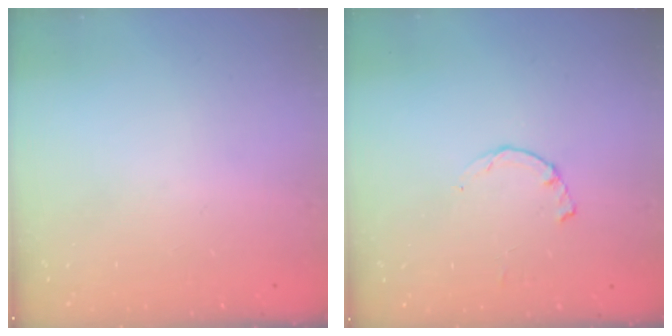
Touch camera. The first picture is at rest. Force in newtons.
{"total": 1.2, "press": 1.2, "slide": 0.3}